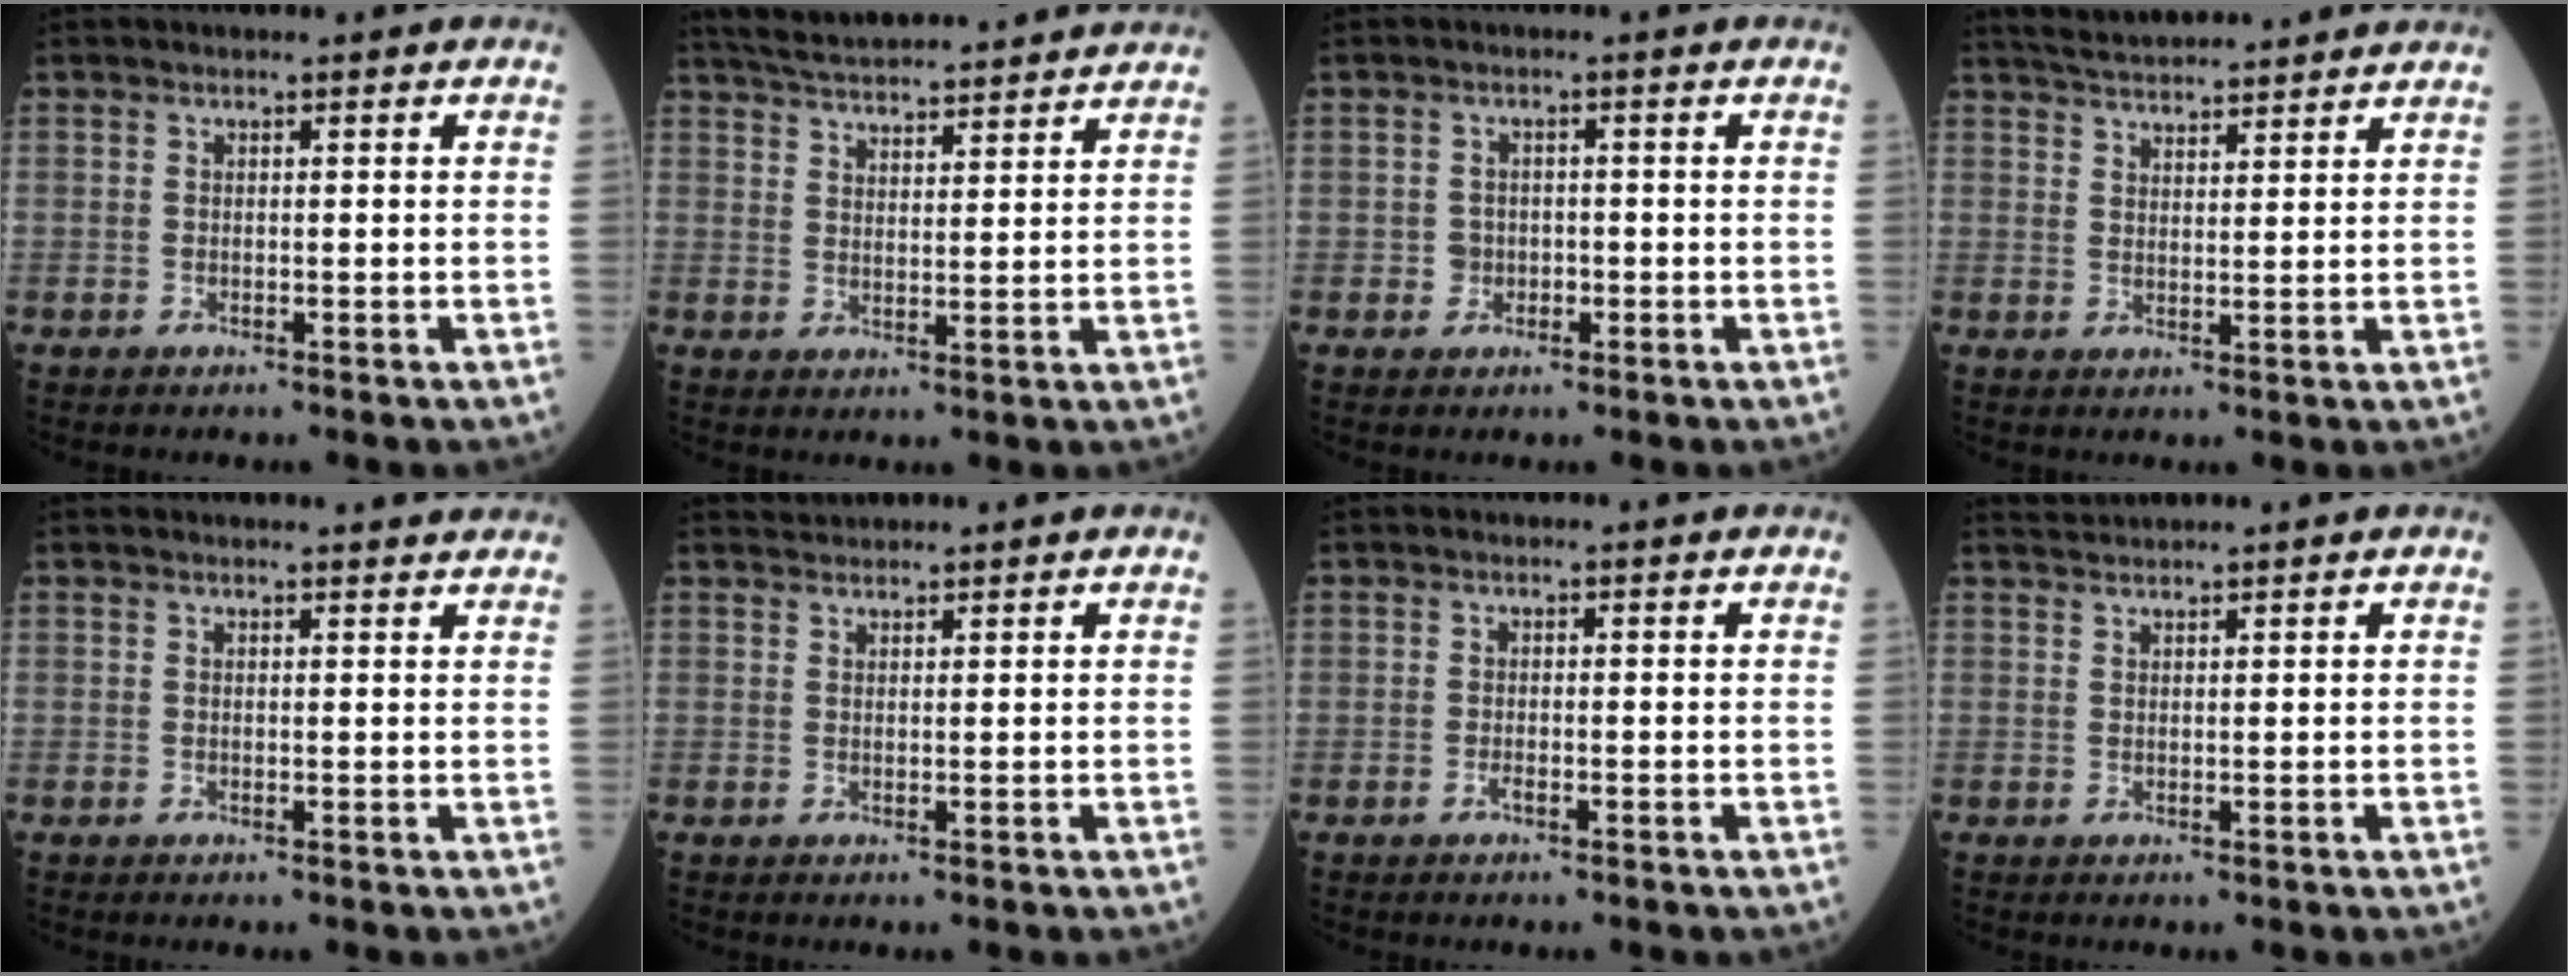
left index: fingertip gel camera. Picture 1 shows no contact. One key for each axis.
{"total": 15.7, "fx": 14.8, "fy": 1.5, "fz": 5.2, "tx": -0.093, "ty": 0.036, "tz": 0.216}
{"total": 1.9, "fx": -0.6, "fy": 1.8, "fz": 0.4, "tx": -0.004, "ty": 0.007, "tz": -0.008}
{"total": 11.2, "fx": 10.6, "fy": 1.0, "fz": 3.5, "tx": -0.065, "ty": 0.029, "tz": 0.156}
{"total": 4.4, "fx": 4.3, "fy": 0.3, "fz": 0.8, "tx": -0.011, "ty": 0.013, "tz": 0.040}
{"total": 1.6, "fx": 1.6, "fy": -0.1, "fz": -0.3, "tx": -0.006, "ty": 0.017, "tz": 0.037}
{"total": 0.6, "fx": -0.4, "fy": 0.1, "fz": 0.4, "tx": -0.010, "ty": 0.000, "tz": -0.006}
{"total": 1.9, "fx": 1.7, "fy": -0.7, "fz": -0.2, "tx": -0.003, "ty": 0.013, "tz": 0.046}